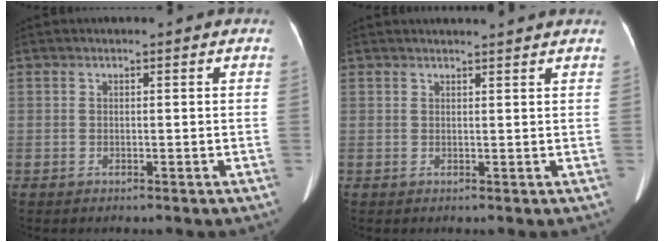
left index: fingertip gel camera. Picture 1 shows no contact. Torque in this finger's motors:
{"motor_torque": [0.01, -1.24, -0.12, 0.01]}